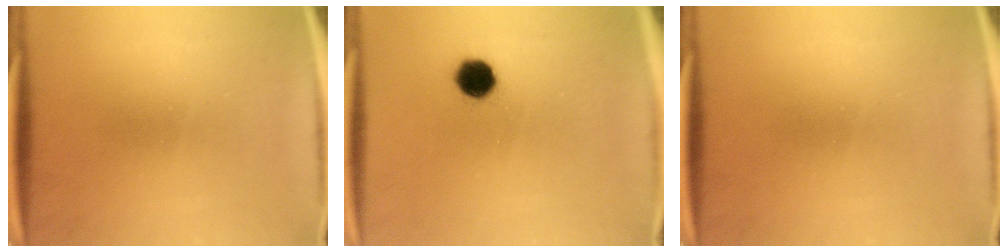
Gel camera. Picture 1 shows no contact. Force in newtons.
{"total": 6.2}
{"total": 0.0}